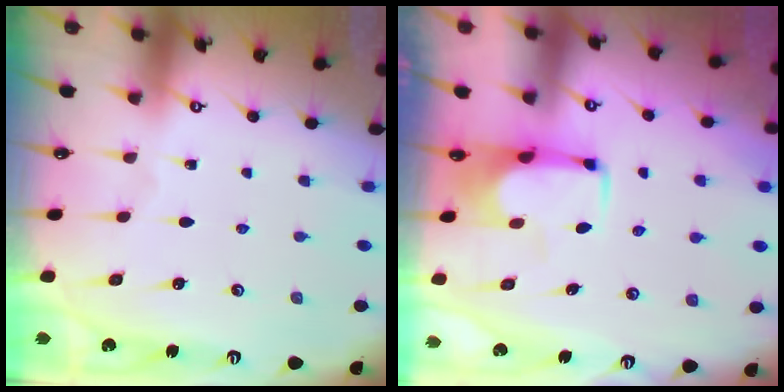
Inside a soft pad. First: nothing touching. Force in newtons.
{"total": 1.4, "press": 1.3, "slide": 0.6}